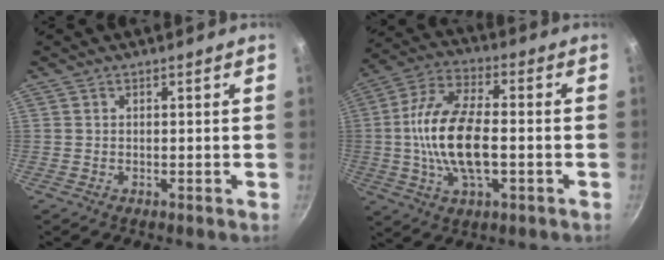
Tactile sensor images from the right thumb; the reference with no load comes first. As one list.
[{"total": 16.0, "force": [-1.8, 7.6, 13.9], "torque": [-0.261, 0.025, -0.044]}]